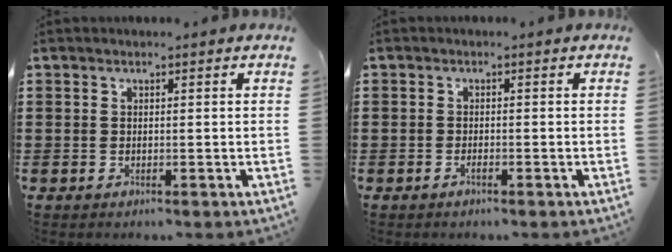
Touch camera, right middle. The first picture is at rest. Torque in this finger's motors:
{"motor_torque": [-1.02, 1.11, -0.51, -0.08]}